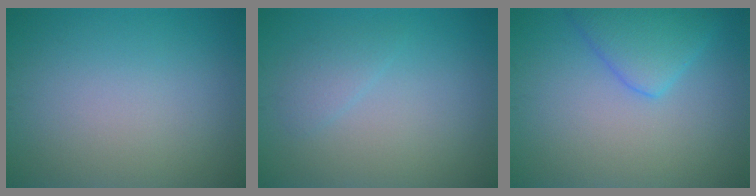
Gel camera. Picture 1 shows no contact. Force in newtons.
{"total": 1.3, "press": 1.3, "slide": 0.1}
{"total": 3.8, "press": 3.8, "slide": 0.3}